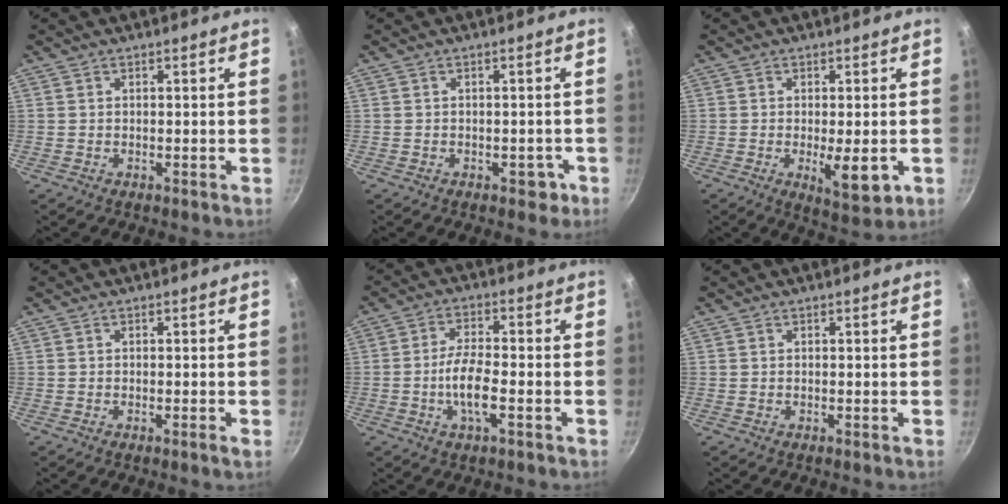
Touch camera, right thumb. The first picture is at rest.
{"total": 2.3, "force": [-1.2, 1.6, 1.2], "torque": [0.001, 0.010, -0.012]}
{"total": 7.0, "force": [-1.7, 2.4, 6.3], "torque": [-0.089, -0.016, -0.018]}
{"total": 0.9, "force": [-0.4, -0.1, 0.8], "torque": [-0.014, -0.002, -0.008]}
{"total": 7.1, "force": [-2.0, 2.5, 6.3], "torque": [-0.123, 0.014, -0.040]}
{"total": 0.0}